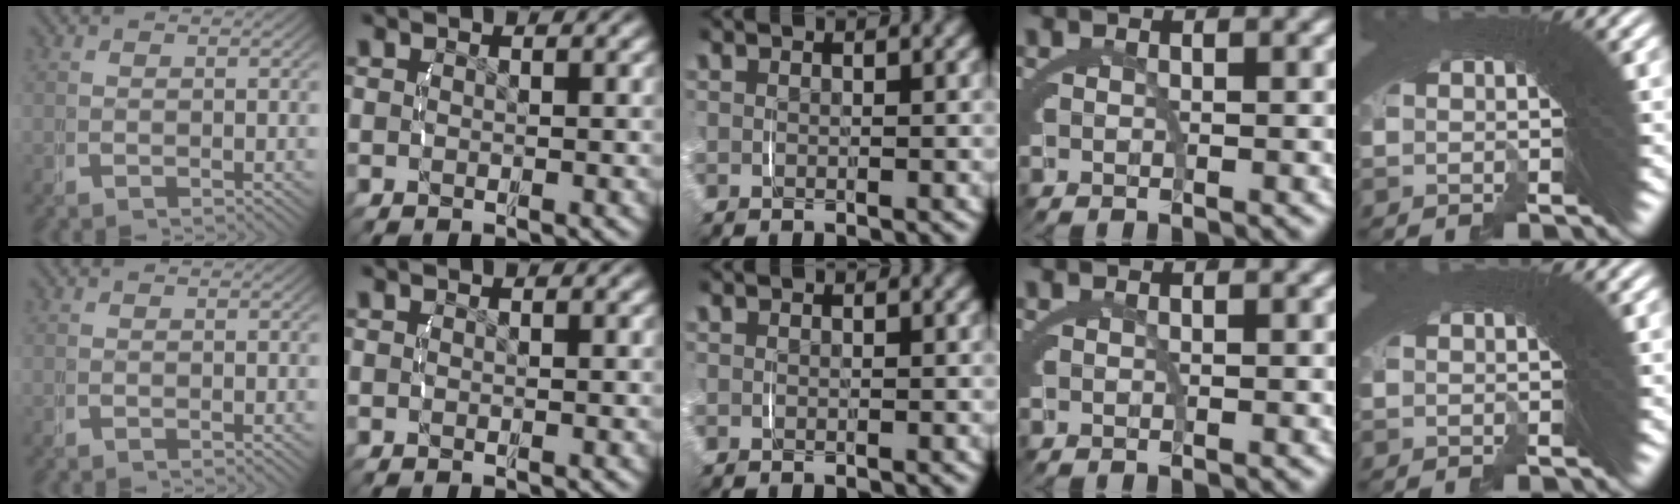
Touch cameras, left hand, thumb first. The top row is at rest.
{}